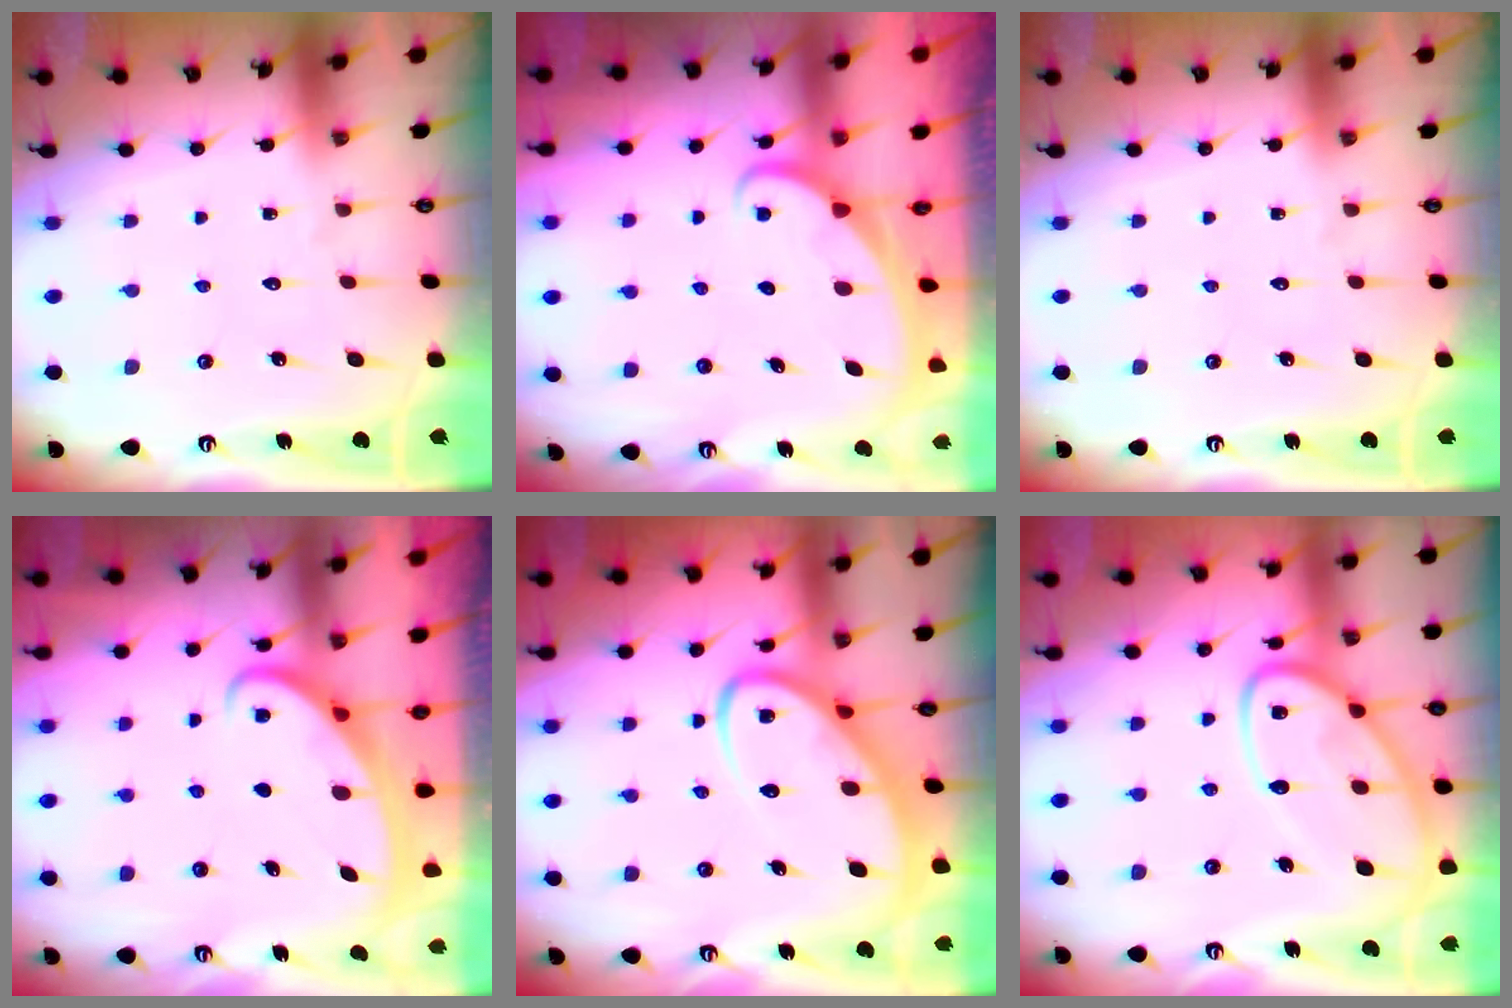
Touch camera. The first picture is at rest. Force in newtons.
{"total": 1.8, "press": 1.8, "slide": 0.1}
{"total": 0.0}
{"total": 2.4, "press": 2.4, "slide": 0.4}
{"total": 8.5, "press": 8.4, "slide": 1.0}
{"total": 14.2, "press": 14.1, "slide": 1.0}